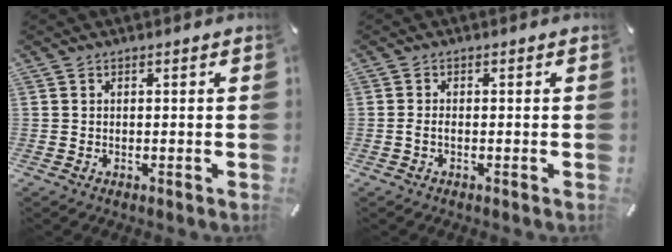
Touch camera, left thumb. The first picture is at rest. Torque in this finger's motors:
{"motor_torque": [-0.04, -0.06, 0.26, 0.05, -0.01]}